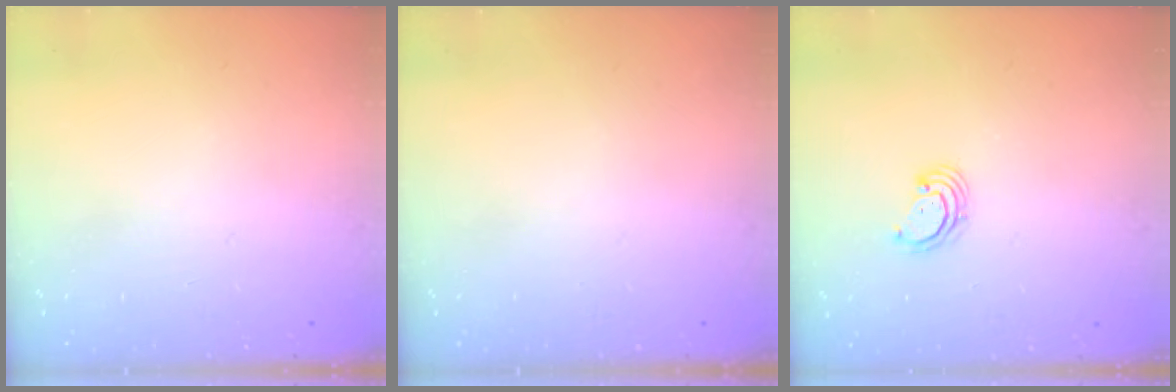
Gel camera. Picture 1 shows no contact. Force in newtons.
{"total": 0.0}
{"total": 2.8, "press": 2.8, "slide": 0.3}